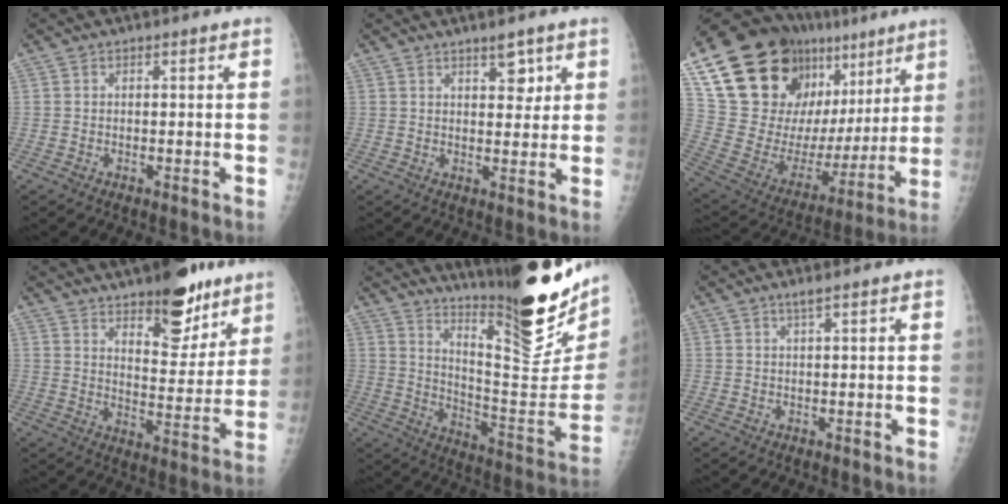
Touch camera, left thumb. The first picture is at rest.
{"total": 4.2, "force": [2.6, 1.8, 2.7], "torque": [-0.021, -0.015, 0.038]}
{"total": 32.0, "force": [15.2, 17.0, 22.4], "torque": [-0.327, 0.004, 0.271]}
{"total": 16.4, "force": [11.3, 6.4, 10.0], "torque": [-0.093, -0.075, 0.172]}
{"total": 27.6, "force": [19.1, 5.3, 19.2], "torque": [-0.256, -0.118, 0.289]}
{"total": 1.1, "force": [0.7, -0.1, 0.8], "torque": [-0.020, 0.001, 0.016]}